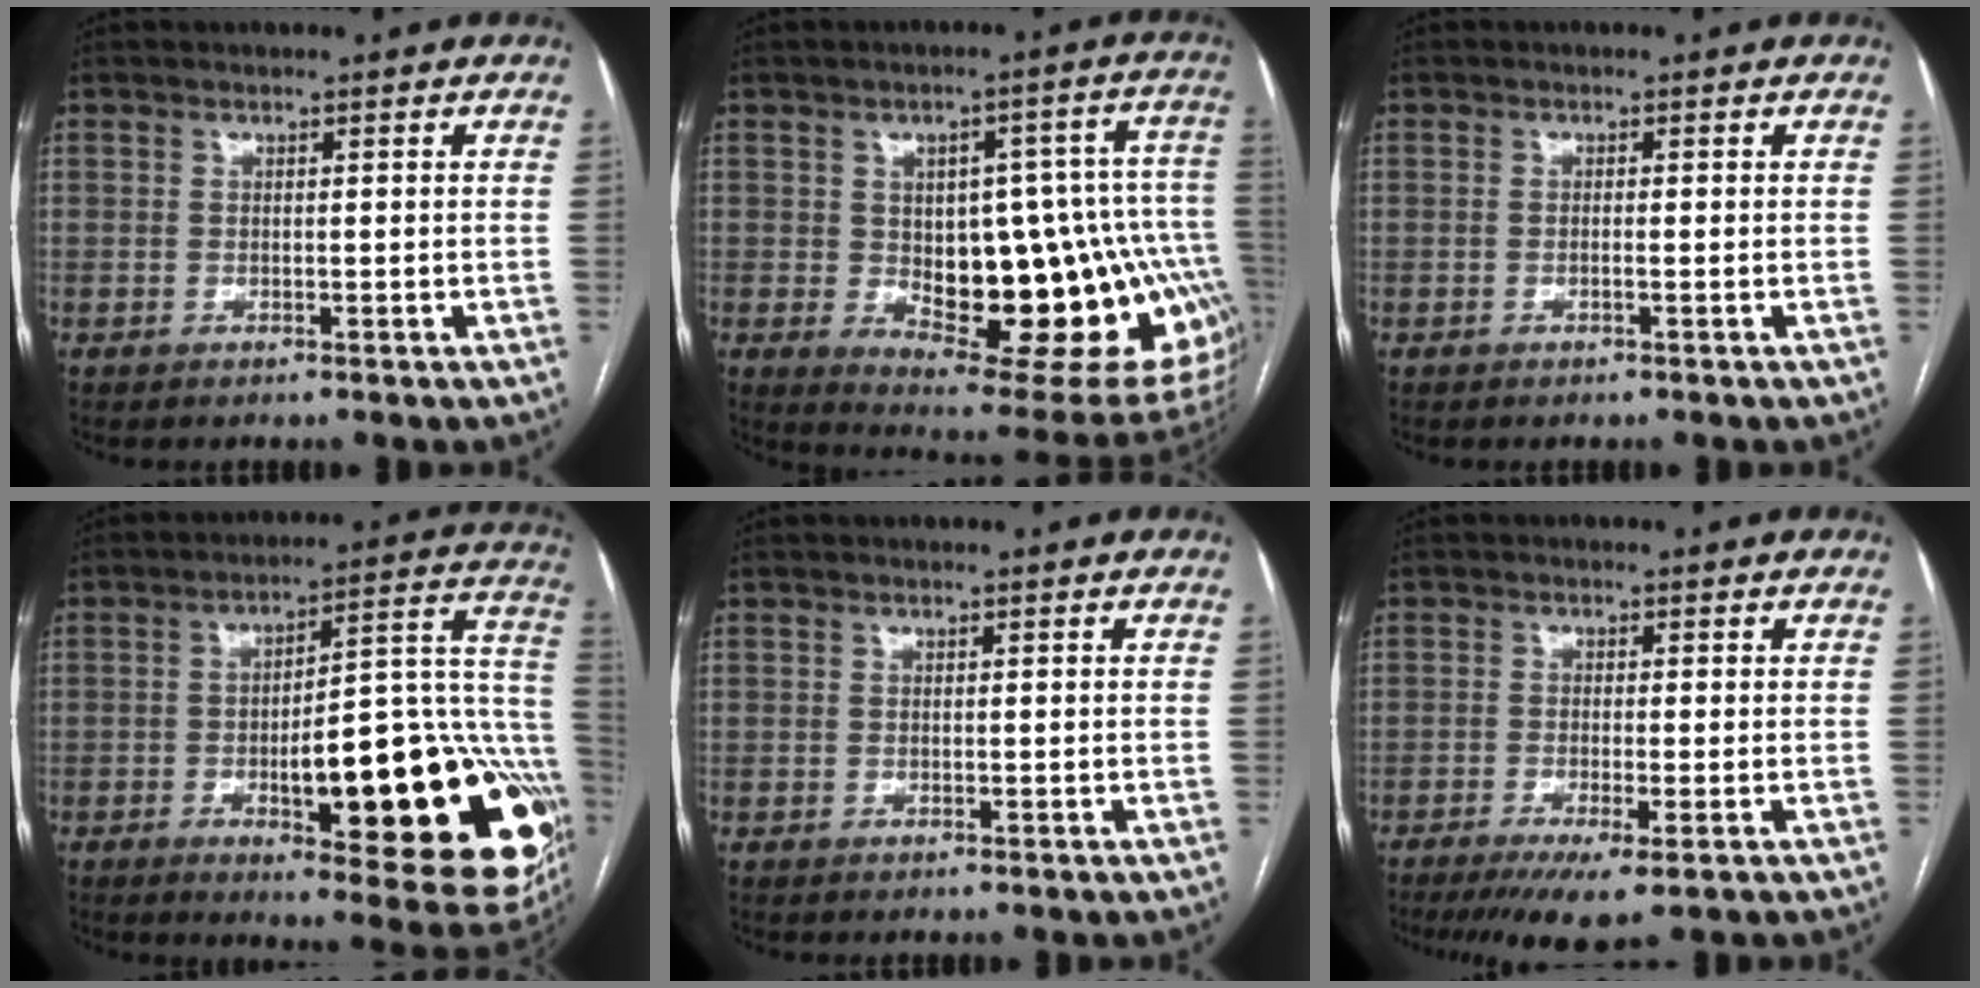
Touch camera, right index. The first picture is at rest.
{"total": 25.2, "force": [-3.5, 8.9, 23.4], "torque": [-0.236, 0.021, -0.023]}
{"total": 0.6, "force": [-0.2, -0.1, 0.5], "torque": [-0.010, 0.000, -0.003]}
{"total": 29.6, "force": [-7.5, 7.2, 27.8], "torque": [-0.260, 0.015, -0.088]}
{"total": 0.0}
{"total": 6.2, "force": [-3.6, 0.5, 5.0], "torque": [-0.081, -0.017, -0.060]}